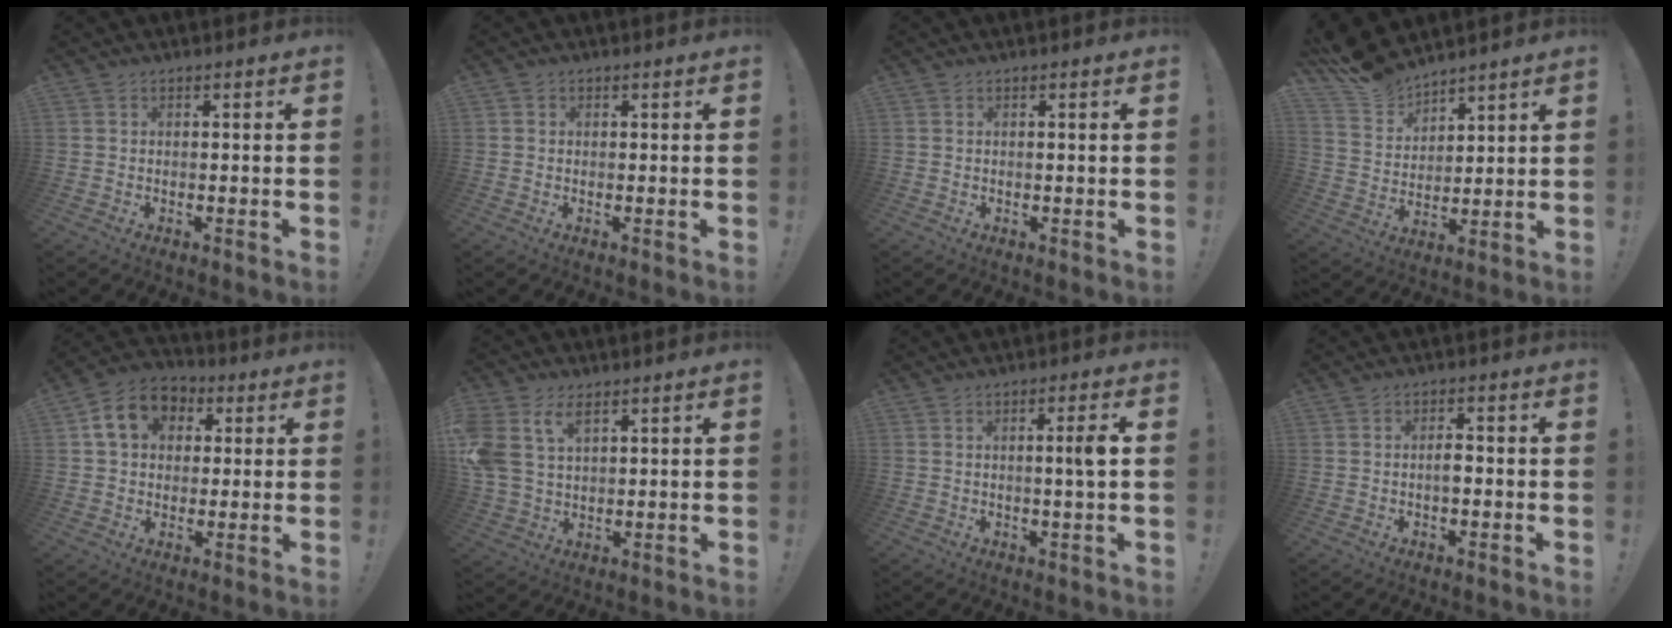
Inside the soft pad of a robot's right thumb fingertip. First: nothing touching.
{"total": 0.8, "force": [0.1, 0.8, 0.0], "torque": [0.008, -0.002, 0.001]}
{"total": 0.8, "force": [0.2, -0.4, 0.6], "torque": [-0.005, -0.003, 0.002]}
{"total": 10.7, "force": [9.9, 3.8, 1.1], "torque": [-0.039, -0.086, 0.189]}
{"total": 12.6, "force": [4.0, 10.0, 6.6], "torque": [-0.092, -0.001, 0.081]}
{"total": 9.8, "force": [4.8, 6.1, 6.0], "torque": [-0.128, -0.014, 0.092]}
{"total": 4.6, "force": [0.3, -0.6, 4.5], "torque": [-0.067, -0.007, -0.005]}
{"total": 2.7, "force": [-0.5, 1.4, 2.2], "torque": [-0.030, 0.004, -0.012]}